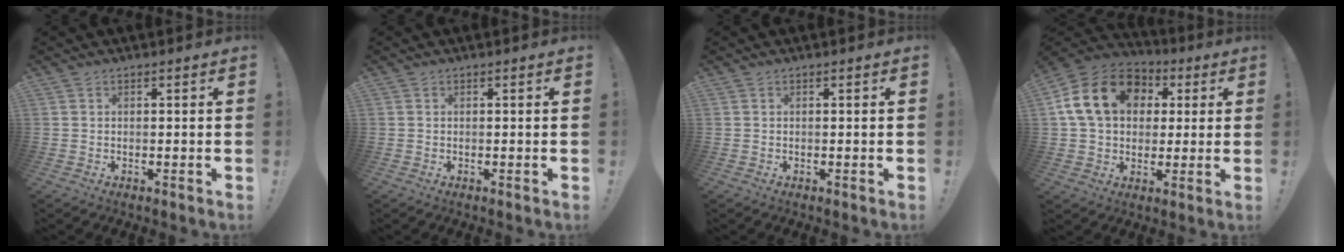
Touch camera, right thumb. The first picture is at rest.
{"total": 0.0}
{"total": 0.0}
{"total": 19.0, "force": [5.1, 14.3, 11.5], "torque": [-0.186, 0.000, 0.099]}